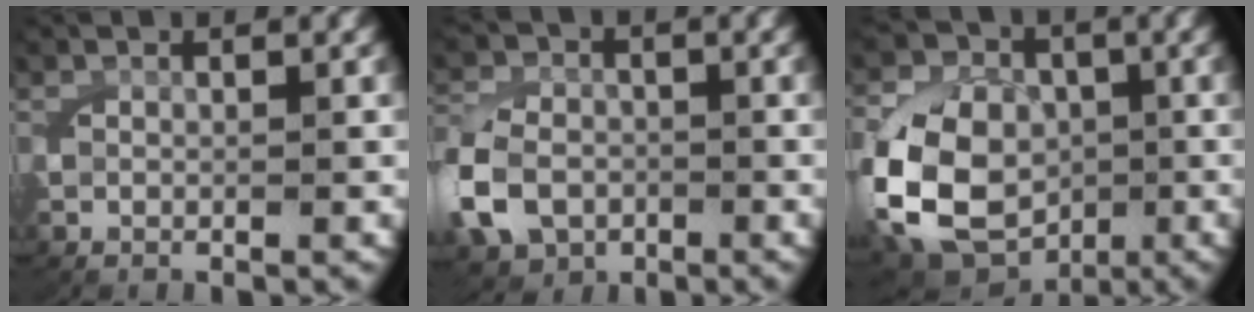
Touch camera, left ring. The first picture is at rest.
{"total": 4.9, "force": [-1.8, 4.0, 2.1], "torque": [-0.052, -0.015, -0.027]}
{"total": 12.9, "force": [-3.0, 11.0, 6.0], "torque": [-0.150, -0.046, -0.044]}